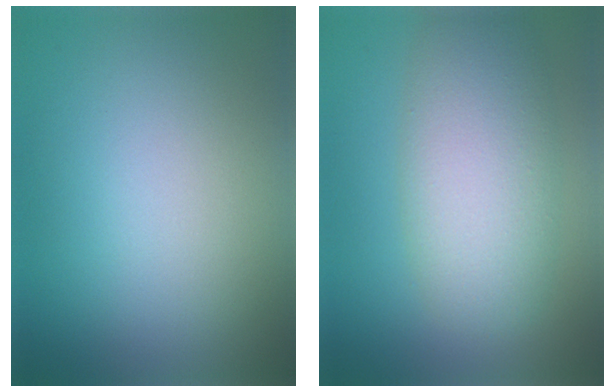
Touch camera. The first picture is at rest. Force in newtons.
{"total": 6.9, "press": 6.9, "slide": 0.2}